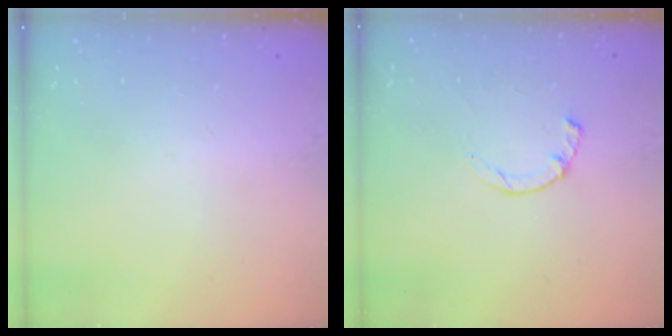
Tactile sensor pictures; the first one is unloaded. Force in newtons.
{"total": 2.3, "press": 2.3, "slide": 0.4}